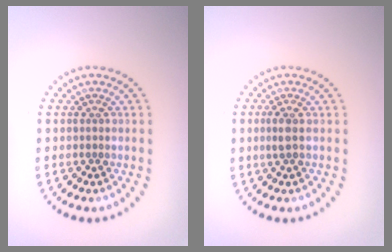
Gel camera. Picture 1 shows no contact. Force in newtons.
{"total": 1.2, "press": 1.2, "slide": 0.5}